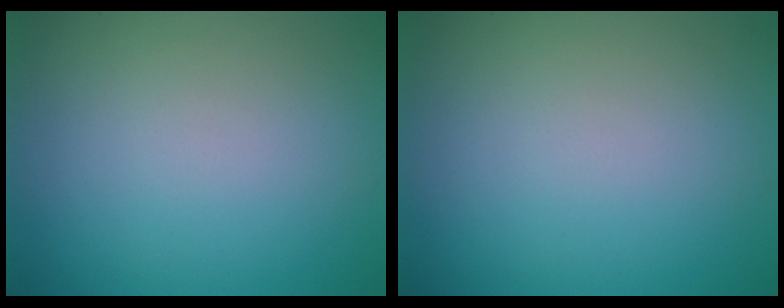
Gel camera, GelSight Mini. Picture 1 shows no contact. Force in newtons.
{"total": 0.0}